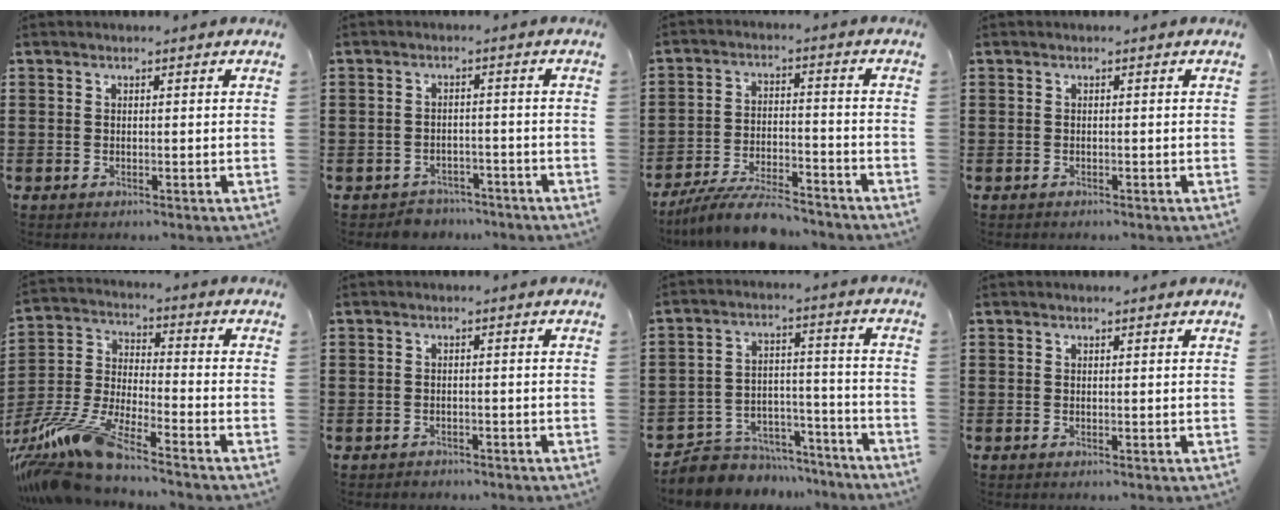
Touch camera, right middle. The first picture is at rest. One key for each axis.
{"total": 3.1, "fx": -3.0, "fy": 0.8, "fz": -0.4, "tx": -0.003, "ty": 0.000, "tz": -0.066}
{"total": 8.0, "fx": -7.4, "fy": 1.0, "fz": 2.9, "tx": -0.055, "ty": 0.010, "tz": -0.140}
{"total": 0.6, "fx": -0.5, "fy": 0.2, "fz": -0.1, "tx": 0.001, "ty": 0.001, "tz": -0.012}
{"total": 11.1, "fx": -9.6, "fy": 0.6, "fz": 5.4, "tx": -0.126, "ty": -0.001, "tz": -0.198}
{"total": 1.3, "fx": -1.1, "fy": 0.5, "fz": -0.2, "tx": 0.000, "ty": 0.001, "tz": -0.027}
{"total": 6.4, "fx": -5.9, "fy": 2.5, "fz": 0.1, "tx": -0.009, "ty": 0.020, "tz": -0.117}
{"total": 0.0}